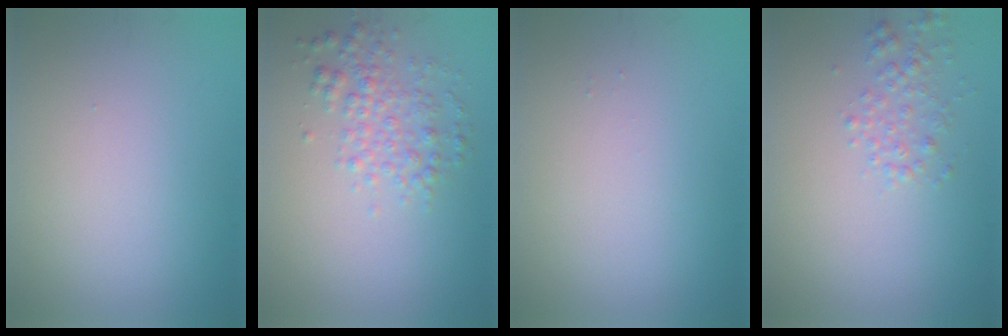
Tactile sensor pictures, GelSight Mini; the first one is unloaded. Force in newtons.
{"total": 3.0, "press": 3.0, "slide": 0.0}
{"total": 0.0}
{"total": 1.9, "press": 1.9, "slide": 0.1}